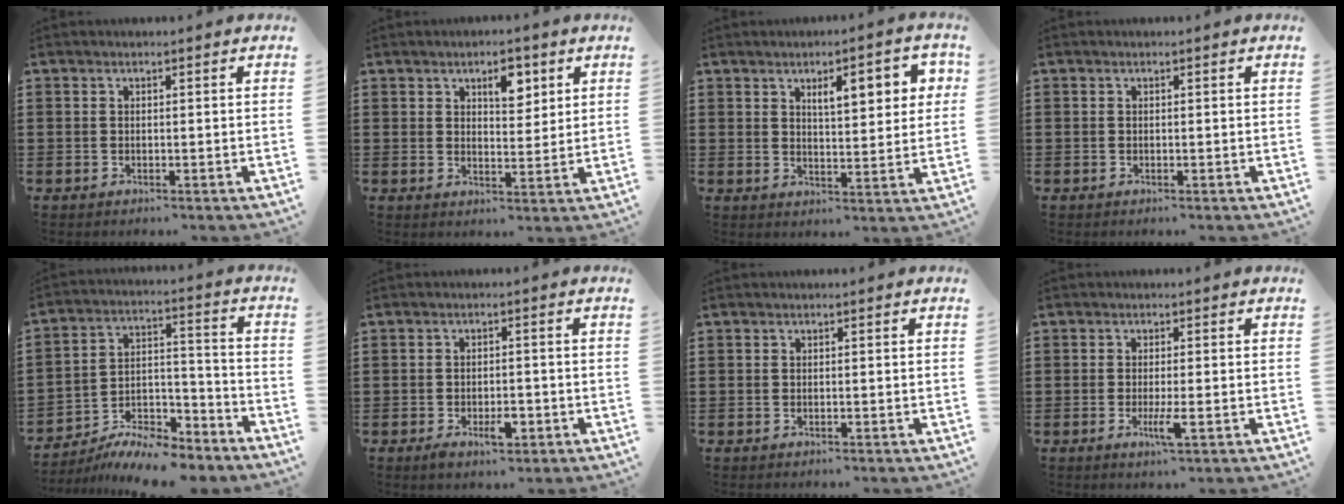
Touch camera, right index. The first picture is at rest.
{"total": 4.9, "force": [2.8, 2.4, 3.2], "torque": [-0.047, 0.002, 0.042]}
{"total": 6.0, "force": [2.6, 2.0, 5.0], "torque": [-0.071, -0.004, 0.036]}
{"total": 0.0}
{"total": 9.5, "force": [-8.7, 2.5, 3.0], "torque": [-0.036, 0.034, -0.163]}
{"total": 3.5, "force": [-1.6, 1.5, 2.7], "torque": [-0.044, 0.002, -0.027]}
{"total": 0.0}
{"total": 3.5, "force": [-1.3, 0.3, 3.3], "torque": [-0.069, -0.014, -0.025]}